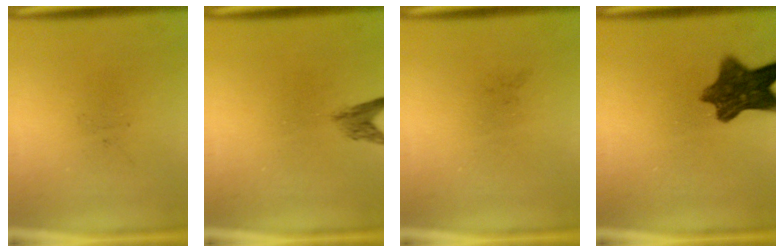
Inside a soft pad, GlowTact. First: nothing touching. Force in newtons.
{"total": 2.0}
{"total": 0.0}
{"total": 9.1}